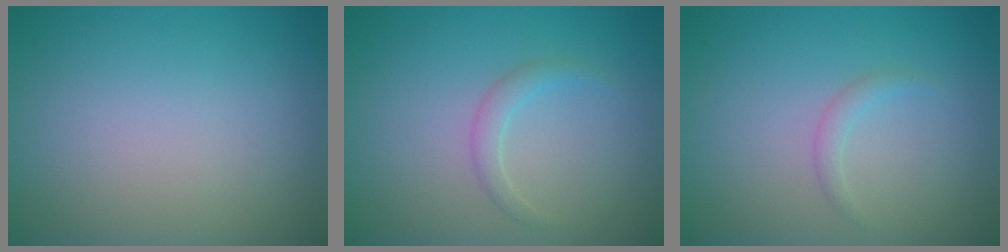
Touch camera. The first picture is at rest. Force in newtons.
{"total": 1.3, "press": 1.3, "slide": 0.2}
{"total": 0.9, "press": 0.9, "slide": 0.1}